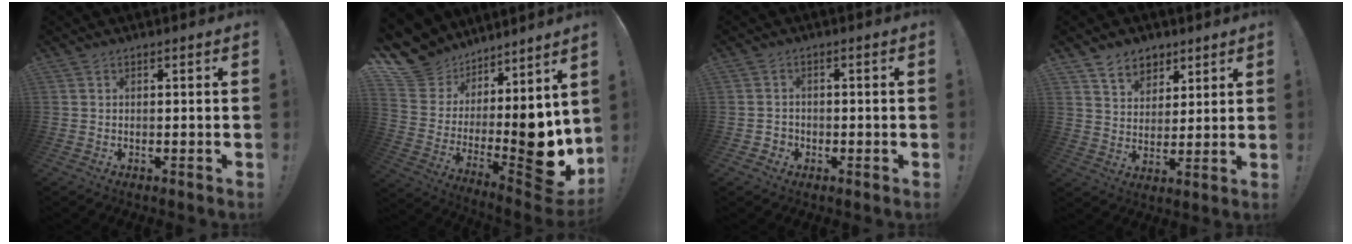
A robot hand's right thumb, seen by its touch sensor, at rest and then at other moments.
{"total": 11.5, "force": [3.3, 8.3, 7.3], "torque": [-0.090, -0.061, 0.077]}
{"total": 2.3, "force": [-0.9, 2.0, 0.7], "torque": [-0.008, 0.002, -0.017]}
{"total": 8.2, "force": [5.5, 5.8, 1.7], "torque": [-0.018, -0.040, 0.106]}